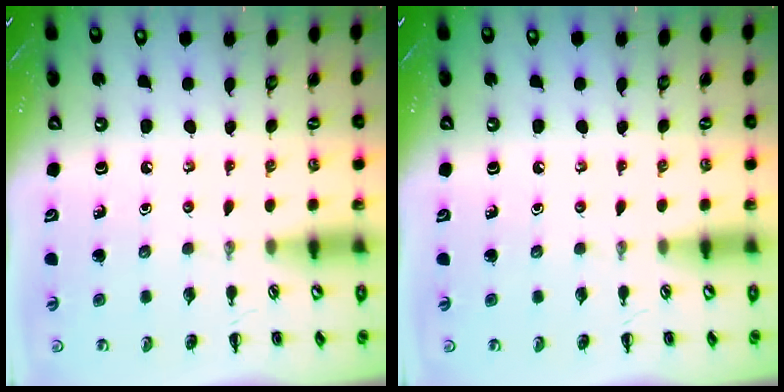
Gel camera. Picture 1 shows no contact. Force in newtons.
{"total": 0.0}